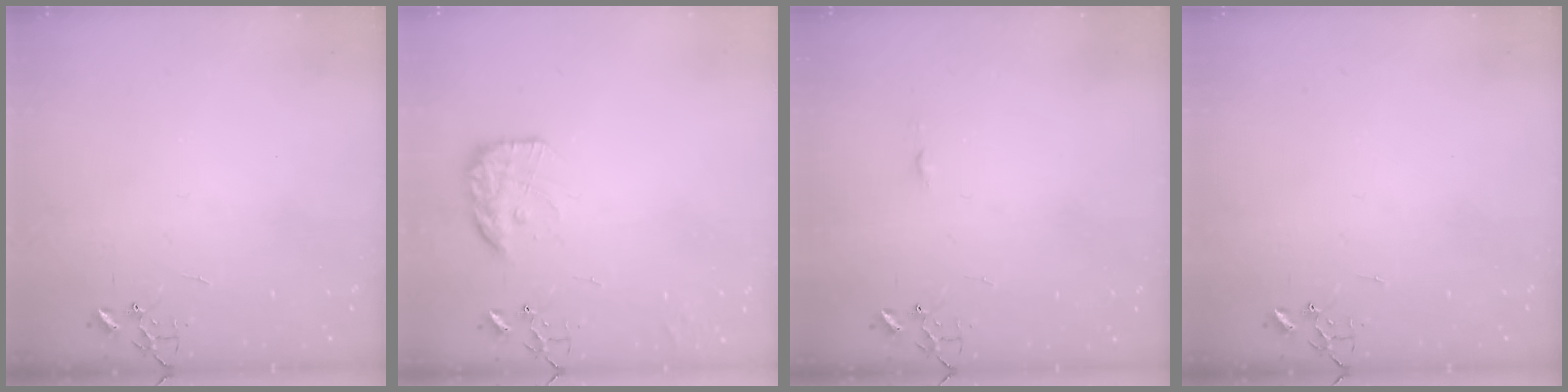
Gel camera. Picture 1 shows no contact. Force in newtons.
{"total": 14.0, "press": 14.0, "slide": 1.0}
{"total": 3.3, "press": 3.3, "slide": 0.4}
{"total": 0.0}